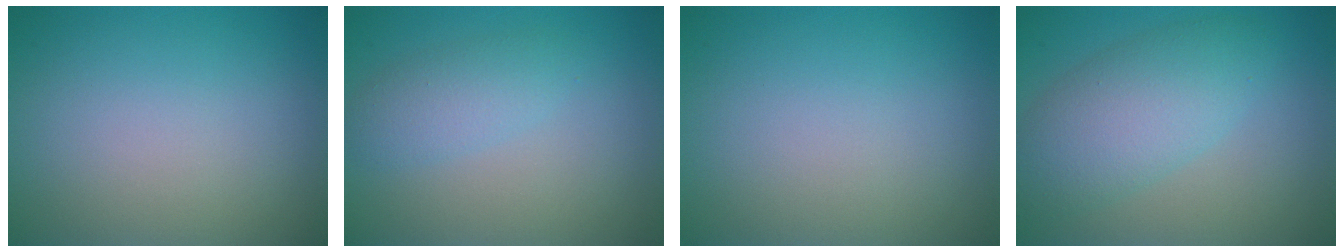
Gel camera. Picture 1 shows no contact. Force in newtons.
{"total": 2.4, "press": 2.4, "slide": 0.1}
{"total": 0.0}
{"total": 5.5, "press": 5.5, "slide": 0.2}